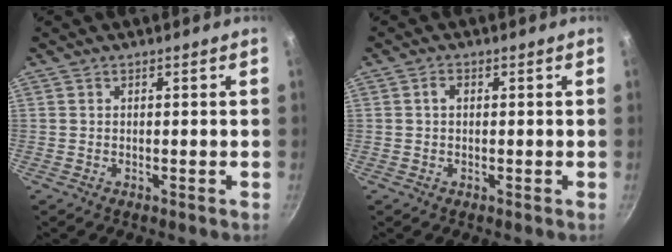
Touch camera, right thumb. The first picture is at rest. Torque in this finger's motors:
{"motor_torque": [-0.02, 0.37, 0.24, -0.07, -0.01]}